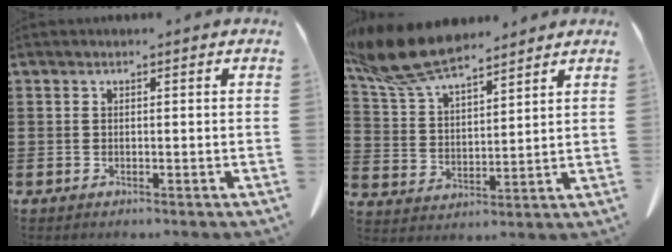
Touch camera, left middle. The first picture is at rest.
{"total": 10.6, "force": [9.1, 2.5, 5.0], "torque": [-0.128, -0.029, 0.169]}